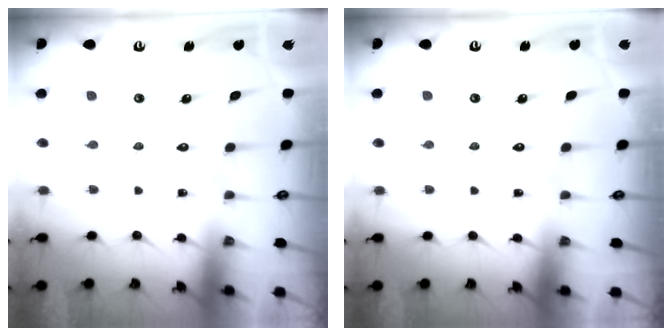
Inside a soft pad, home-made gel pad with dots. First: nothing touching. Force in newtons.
{"total": 0.0}